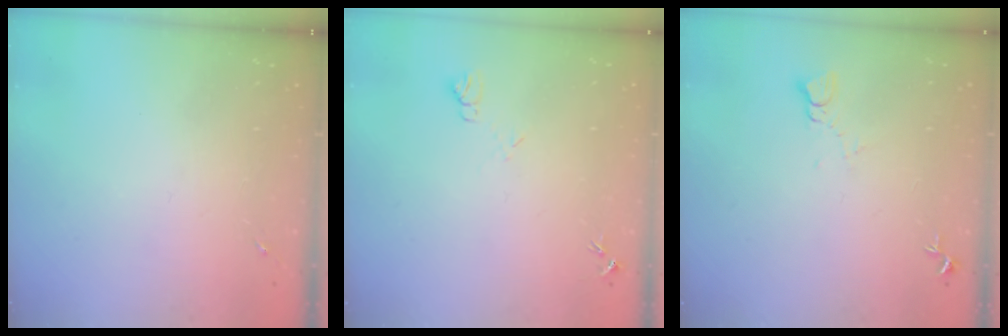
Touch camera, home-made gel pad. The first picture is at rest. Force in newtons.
{"total": 6.3, "press": 6.3, "slide": 0.7}
{"total": 3.3, "press": 3.3, "slide": 0.3}